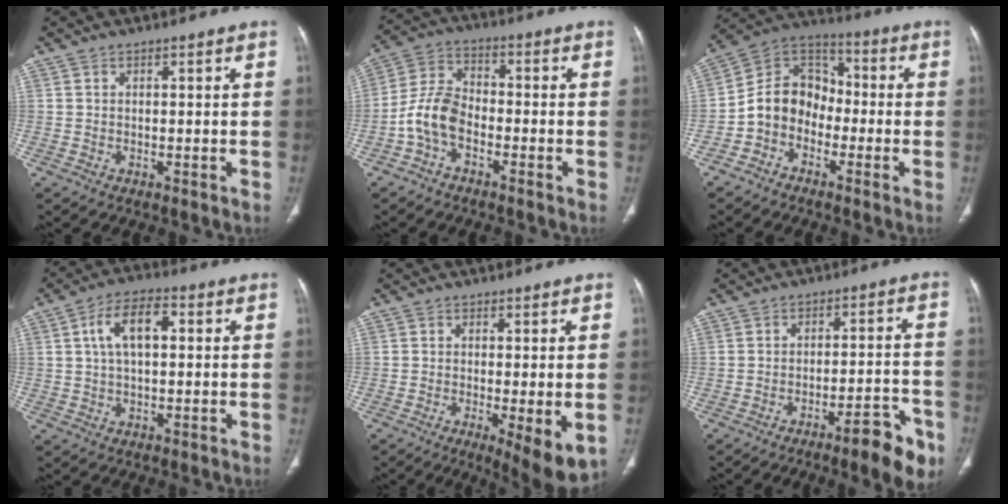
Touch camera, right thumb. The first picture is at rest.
{"total": 8.2, "force": [-3.2, 4.9, 5.7], "torque": [-0.113, 0.032, -0.073]}
{"total": 10.7, "force": [-3.1, 8.7, 5.4], "torque": [-0.072, 0.057, -0.074]}
{"total": 8.7, "force": [1.8, 4.5, 7.2], "torque": [-0.128, 0.018, 0.028]}
{"total": 8.7, "force": [-2.5, 2.3, 8.0], "torque": [-0.116, -0.023, -0.036]}
{"total": 10.0, "force": [-6.0, 2.4, 7.7], "torque": [-0.091, 0.036, -0.079]}